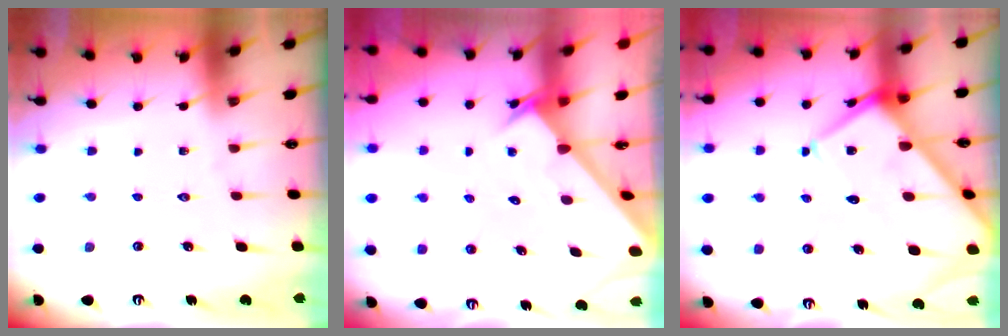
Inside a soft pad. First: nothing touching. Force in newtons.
{"total": 2.3, "press": 2.3, "slide": 0.2}
{"total": 15.2, "press": 15.2, "slide": 1.6}